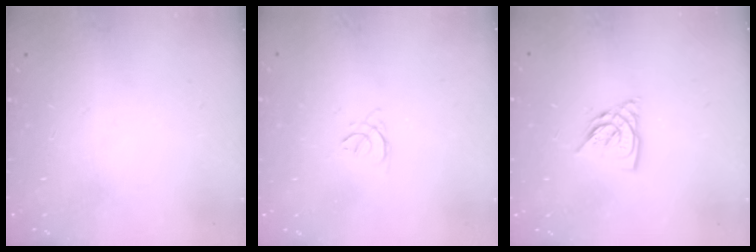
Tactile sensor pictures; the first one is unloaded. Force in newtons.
{"total": 1.5, "press": 1.4, "slide": 0.6}
{"total": 6.8, "press": 6.8, "slide": 0.5}